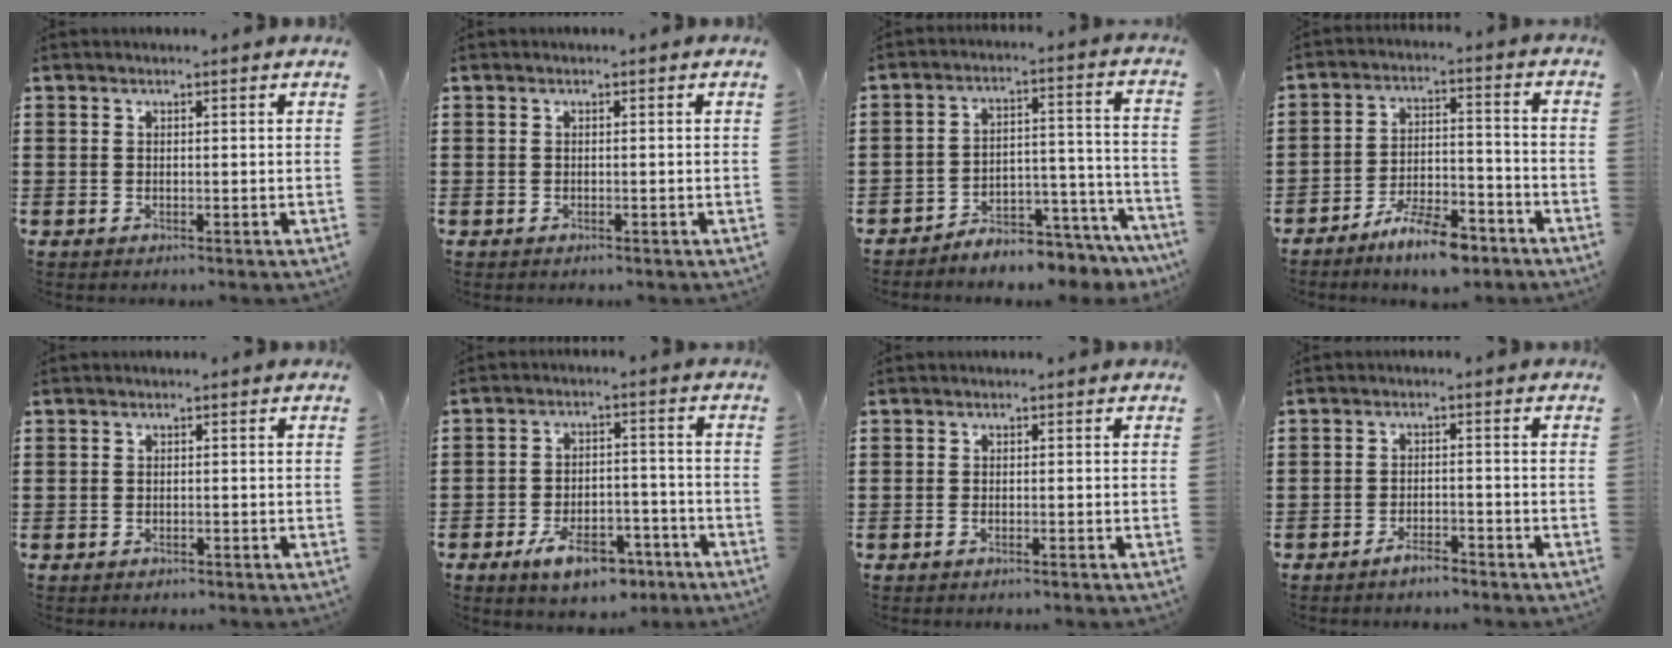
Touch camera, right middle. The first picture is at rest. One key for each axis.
{"total": 0.0}
{"total": 4.9, "fx": -4.8, "fy": 0.3, "fz": 0.6, "tx": -0.013, "ty": 0.008, "tz": -0.096}
{"total": 8.2, "fx": -6.9, "fy": 1.7, "fz": 4.0, "tx": -0.068, "ty": 0.014, "tz": -0.125}
{"total": 0.6, "fx": -0.5, "fy": 0.3, "fz": 0.0, "tx": -0.001, "ty": 0.000, "tz": -0.012}
{"total": 7.9, "fx": -5.4, "fy": 3.0, "fz": 4.9, "tx": -0.091, "ty": 0.009, "tz": -0.094}
{"total": 0.7, "fx": -0.5, "fy": 0.1, "fz": 0.5, "tx": -0.010, "ty": -0.002, "tz": -0.009}
{"total": 2.7, "fx": -2.4, "fy": 0.4, "fz": 1.1, "tx": -0.022, "ty": 0.002, "tz": -0.044}